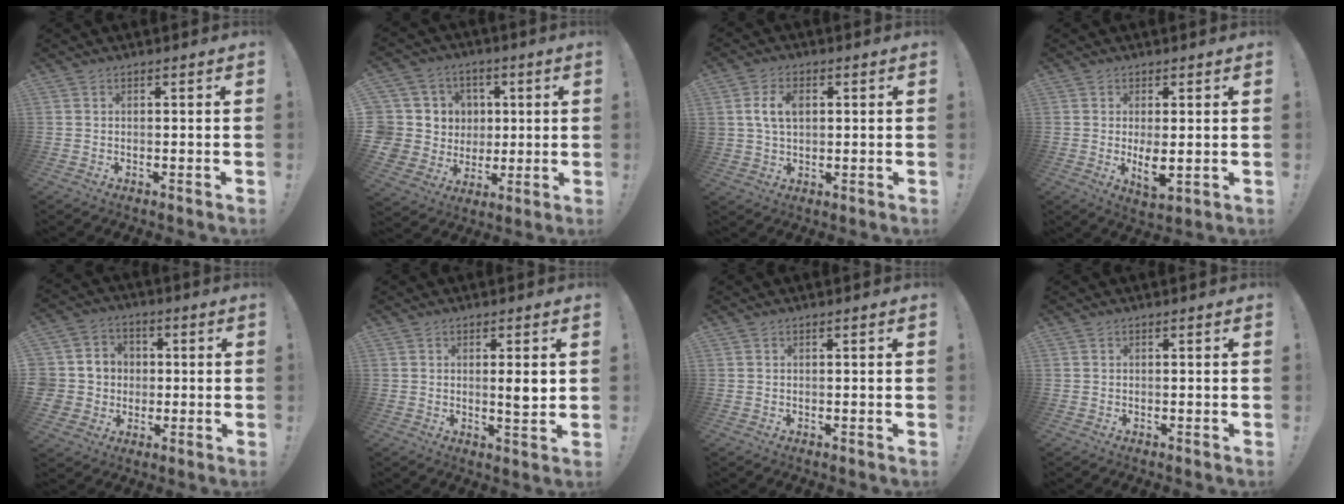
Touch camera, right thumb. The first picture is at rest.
{"total": 12.5, "force": [2.2, 11.5, 4.4], "torque": [-0.081, -0.006, 0.071]}
{"total": 7.3, "force": [1.6, 5.0, 5.0], "torque": [-0.083, 0.009, 0.031]}
{"total": 5.5, "force": [0.4, 2.1, 5.1], "torque": [-0.078, -0.015, 0.011]}
{"total": 8.6, "force": [-0.5, 8.3, 1.9], "torque": [-0.044, 0.008, 0.001]}
{"total": 4.4, "force": [0.9, 0.6, 4.2], "torque": [-0.051, -0.014, 0.007]}
{"total": 0.0}
{"total": 0.0}